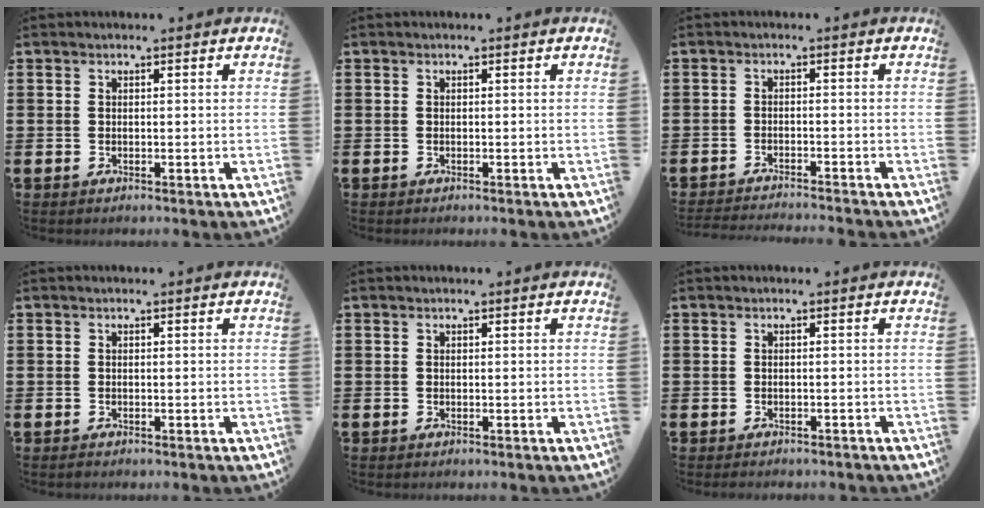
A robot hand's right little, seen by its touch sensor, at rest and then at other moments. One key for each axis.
{"total": 0.0}
{"total": 1.9, "fx": -1.8, "fy": -0.3, "fz": 0.1, "tx": -0.001, "ty": 0.002, "tz": -0.038}
{"total": 0.0}
{"total": 0.0}
{"total": 0.6, "fx": -0.6, "fy": 0.1, "fz": 0.0, "tx": -0.003, "ty": -0.003, "tz": -0.012}